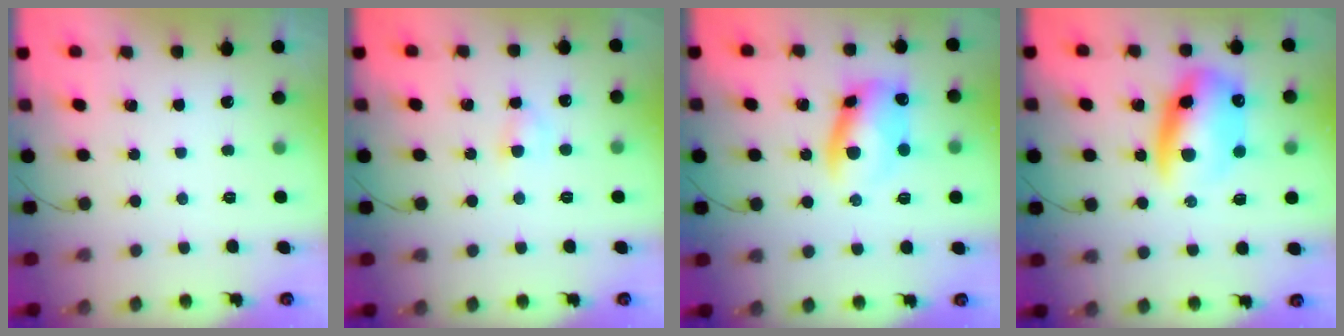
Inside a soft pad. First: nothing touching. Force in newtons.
{"total": 3.6, "press": 3.4, "slide": 1.1}
{"total": 10.1, "press": 10.0, "slide": 1.0}
{"total": 14.1, "press": 13.7, "slide": 3.3}